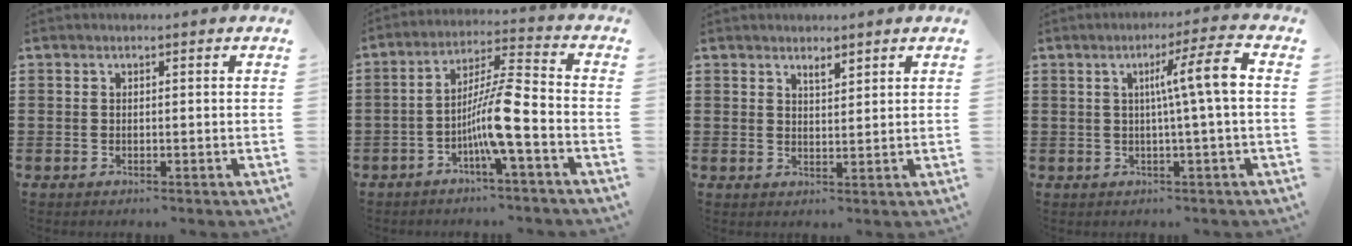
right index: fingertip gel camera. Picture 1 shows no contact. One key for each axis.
{"total": 8.9, "fx": -3.7, "fy": 0.3, "fz": 8.1, "tx": -0.159, "ty": -0.006, "tz": -0.073}
{"total": 1.8, "fx": 1.6, "fy": 0.4, "fz": 0.7, "tx": -0.015, "ty": 0.002, "tz": 0.029}
{"total": 7.2, "fx": 0.5, "fy": -0.5, "fz": 7.2, "tx": -0.124, "ty": -0.002, "tz": -0.004}